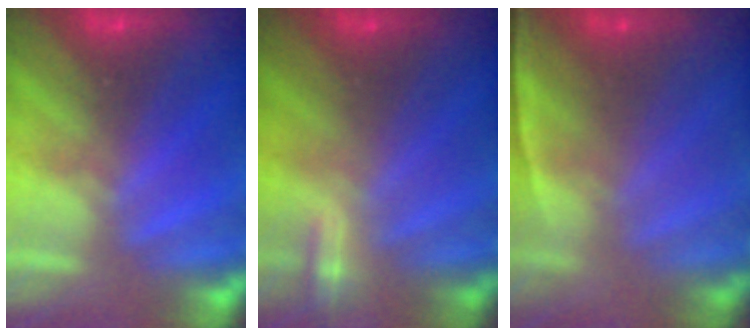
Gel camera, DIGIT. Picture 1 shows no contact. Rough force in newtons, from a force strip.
{"total": 2.0}
{"total": 1.6}